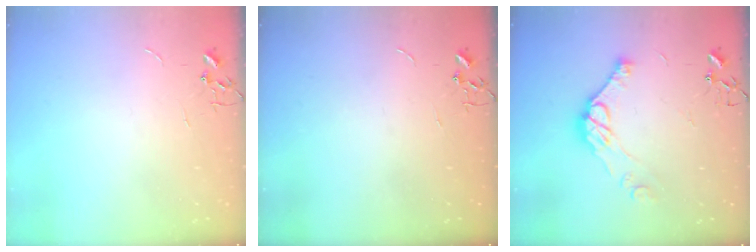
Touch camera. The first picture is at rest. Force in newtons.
{"total": 0.0}
{"total": 11.5, "press": 11.4, "slide": 0.8}